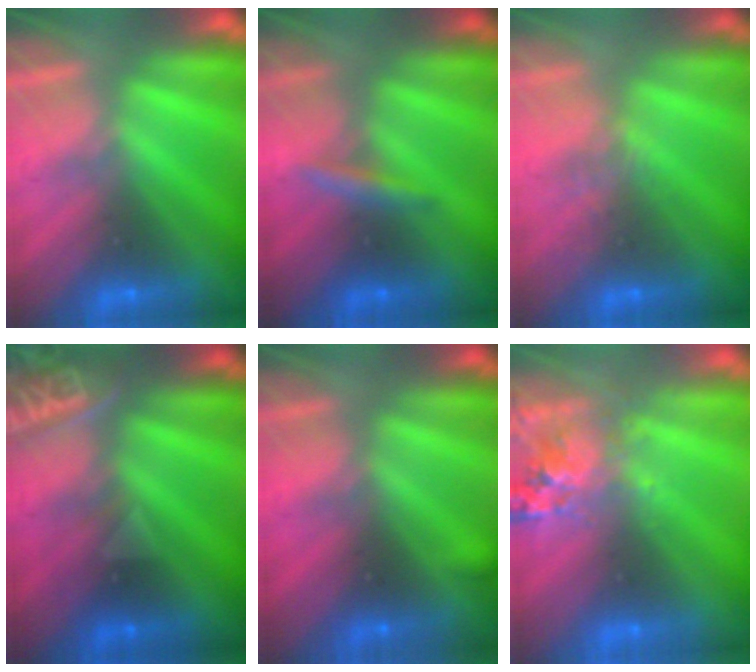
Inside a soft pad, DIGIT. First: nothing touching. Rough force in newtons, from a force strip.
{"total": 2.6}
{"total": 2.4}
{"total": 2.4}
{"total": 2.6}
{"total": 2.9}